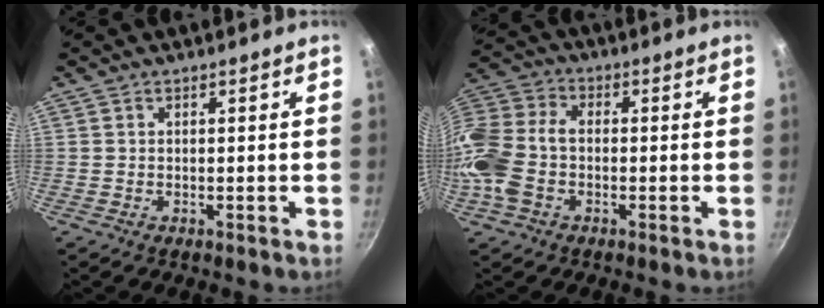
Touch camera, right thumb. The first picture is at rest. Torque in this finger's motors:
{"motor_torque": [2.18, 1.90, 1.34, -0.47, 0.18]}